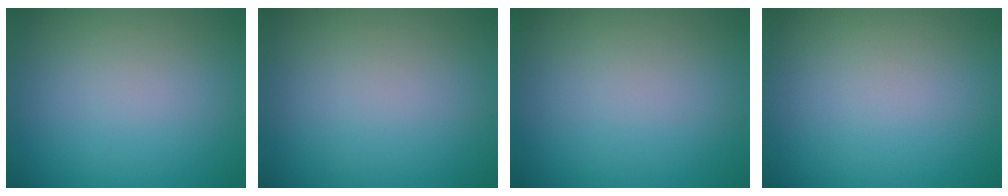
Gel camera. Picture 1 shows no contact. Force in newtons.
{"total": 0.0}
{"total": 0.0}
{"total": 0.0}